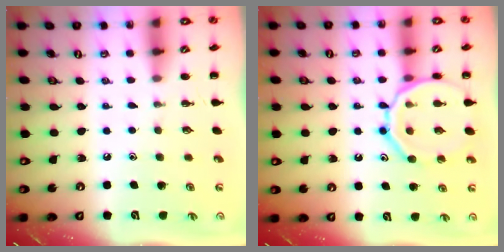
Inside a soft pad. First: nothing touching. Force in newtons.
{"total": 15.7, "press": 15.7, "slide": 1.3}